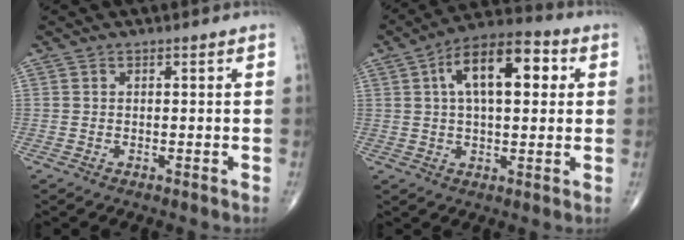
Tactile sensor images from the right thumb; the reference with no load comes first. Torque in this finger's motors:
{"motor_torque": [0.80, 3.42, 1.51, 0.07, 0.12]}